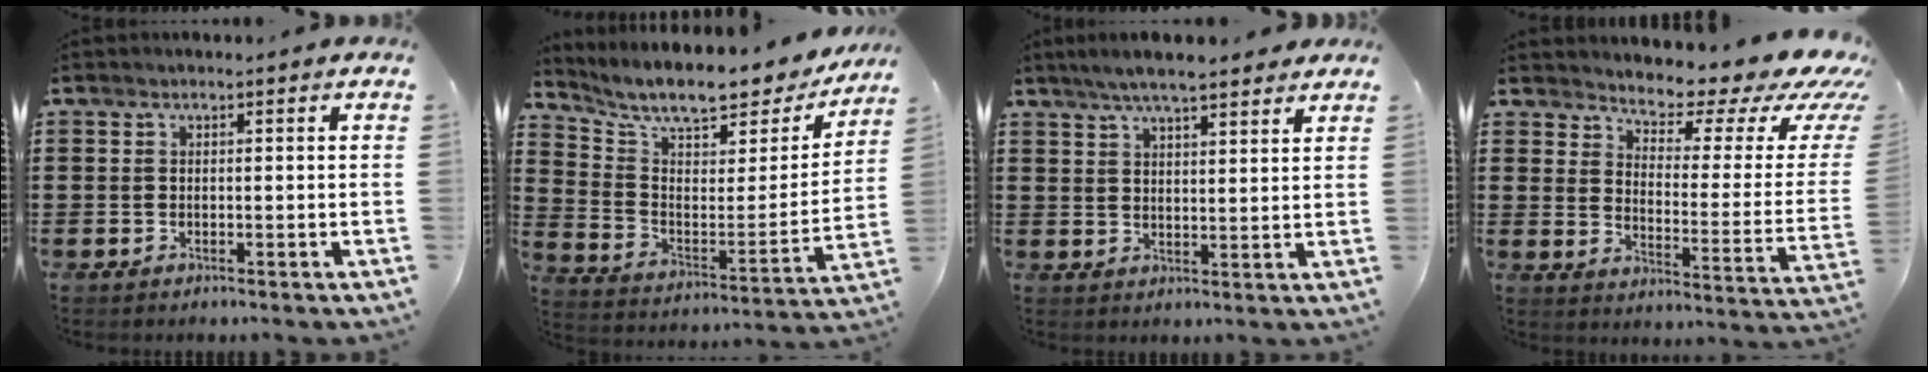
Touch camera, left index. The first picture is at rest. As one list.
[{"total": 9.0, "force": [7.8, 1.7, 4.2], "torque": [-0.102, -0.058, 0.127]}, {"total": 5.6, "force": [4.8, 0.7, 2.7], "torque": [-0.064, -0.006, 0.087]}, {"total": 6.4, "force": [5.5, 1.6, 2.8], "torque": [-0.053, -0.054, 0.084]}]